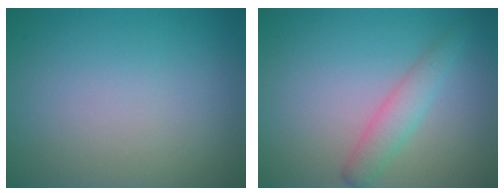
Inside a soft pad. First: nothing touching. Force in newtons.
{"total": 1.7, "press": 1.7, "slide": 0.1}